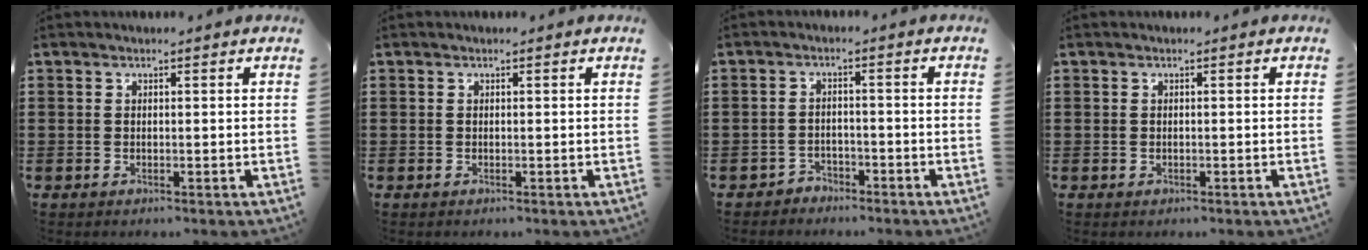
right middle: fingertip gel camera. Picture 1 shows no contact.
{"total": 0.0}
{"total": 2.4, "force": [-2.3, 0.7, -0.1], "torque": [-0.007, 0.000, -0.050]}
{"total": 0.0}